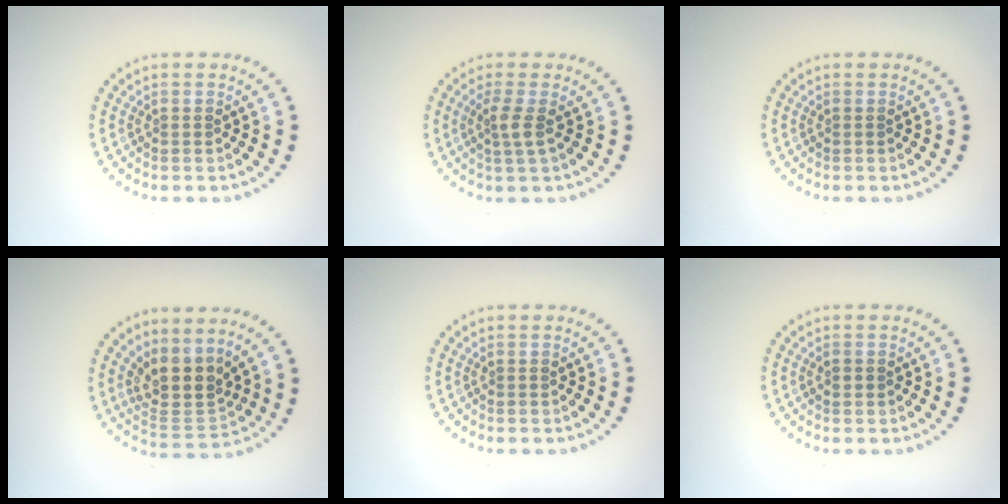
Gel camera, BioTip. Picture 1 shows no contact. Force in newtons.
{"total": 1.9, "press": 1.5, "slide": 1.1}
{"total": 0.0}
{"total": 3.9, "press": 3.0, "slide": 2.5}
{"total": 0.0}
{"total": 0.9, "press": 0.9, "slide": 0.0}